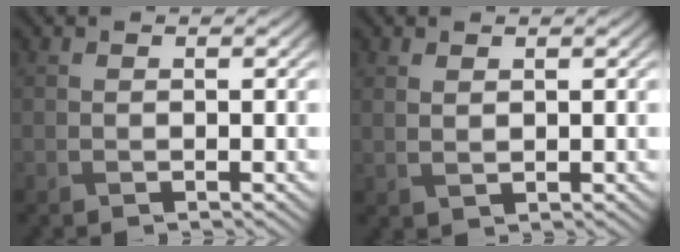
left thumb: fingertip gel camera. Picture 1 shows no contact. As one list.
[{"total": 1.2, "force": [0.8, 0.4, 0.7], "torque": [-0.023, -0.002, 0.022]}]